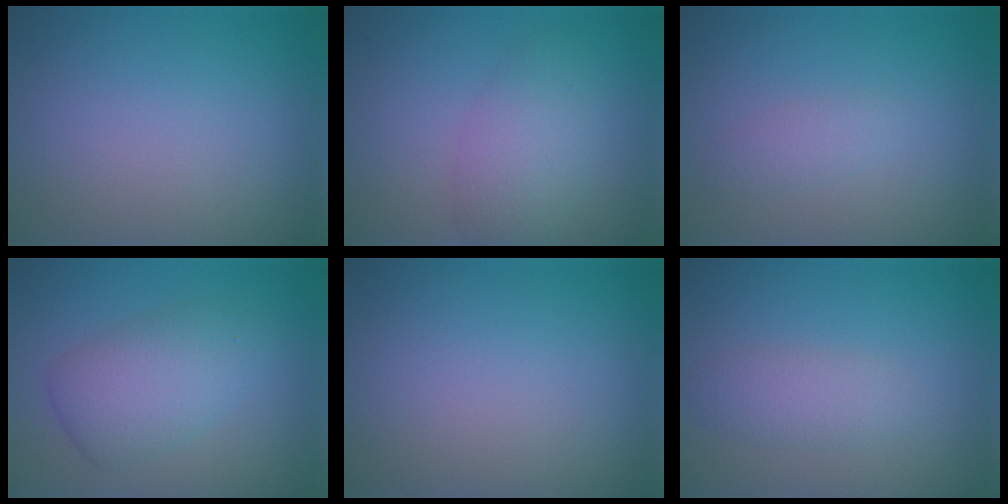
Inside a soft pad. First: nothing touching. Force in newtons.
{"total": 3.6, "press": 3.6, "slide": 0.0}
{"total": 1.3, "press": 1.3, "slide": 0.1}
{"total": 4.6, "press": 4.6, "slide": 0.1}
{"total": 0.0}
{"total": 2.0, "press": 2.0, "slide": 0.0}